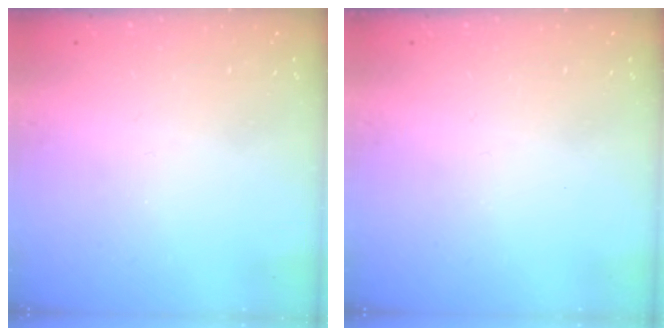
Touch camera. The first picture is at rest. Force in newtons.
{"total": 0.0}